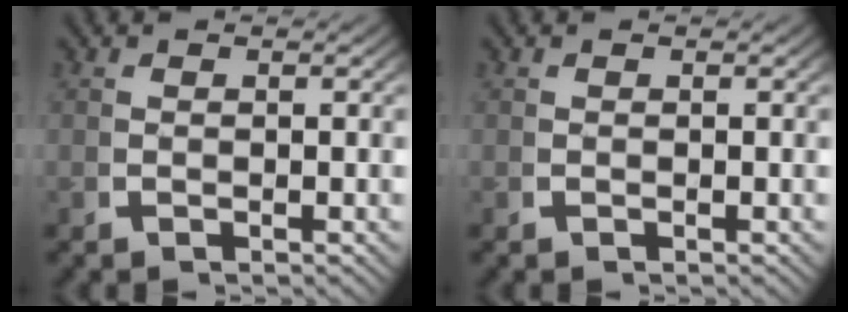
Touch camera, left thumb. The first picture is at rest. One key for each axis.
{"total": 0.0}